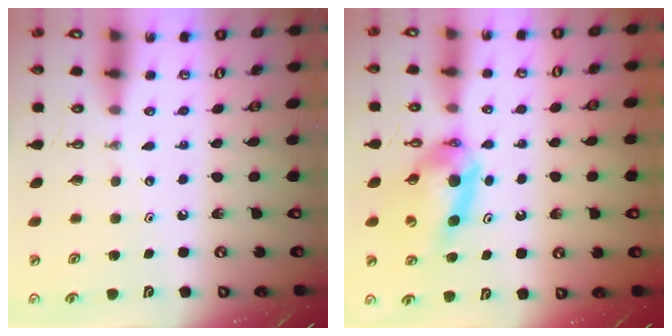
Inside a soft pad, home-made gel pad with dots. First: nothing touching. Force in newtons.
{"total": 9.6, "press": 9.6, "slide": 1.0}